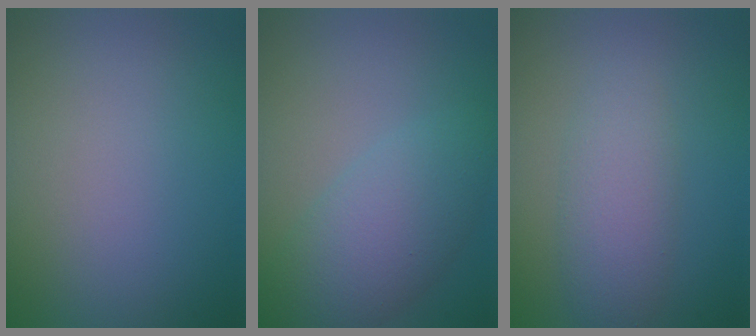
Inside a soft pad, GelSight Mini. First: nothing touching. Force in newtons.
{"total": 3.7, "press": 3.7, "slide": 0.3}
{"total": 3.4, "press": 3.4, "slide": 0.1}